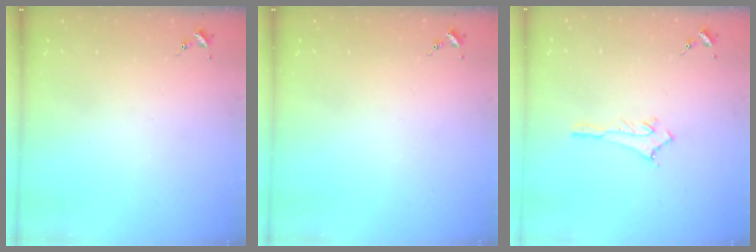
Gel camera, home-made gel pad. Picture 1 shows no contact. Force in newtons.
{"total": 0.0}
{"total": 2.9, "press": 2.9, "slide": 0.3}